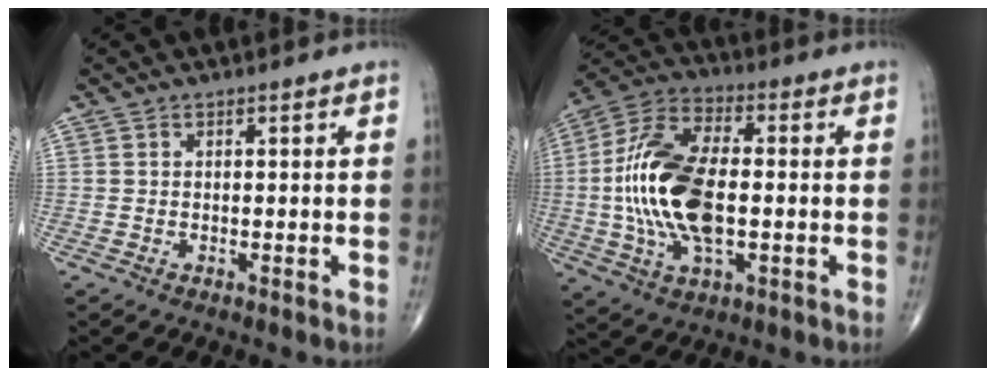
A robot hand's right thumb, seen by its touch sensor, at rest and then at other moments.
{"total": 19.1, "force": [-1.0, 9.4, 16.6], "torque": [-0.340, 0.013, -0.021]}